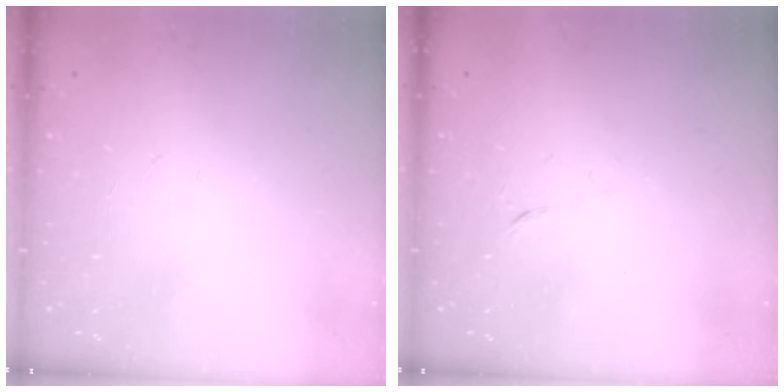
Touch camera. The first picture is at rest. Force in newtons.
{"total": 4.4, "press": 4.3, "slide": 0.8}